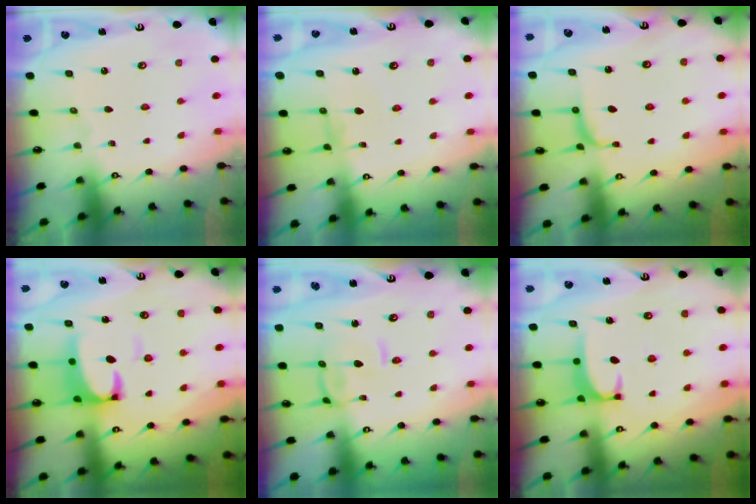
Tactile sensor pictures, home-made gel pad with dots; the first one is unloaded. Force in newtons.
{"total": 0.8, "press": 0.7, "slide": 0.3}
{"total": 1.1, "press": 0.9, "slide": 0.7}
{"total": 3.9, "press": 3.7, "slide": 1.2}
{"total": 2.7, "press": 2.6, "slide": 0.9}
{"total": 1.7, "press": 1.6, "slide": 0.5}